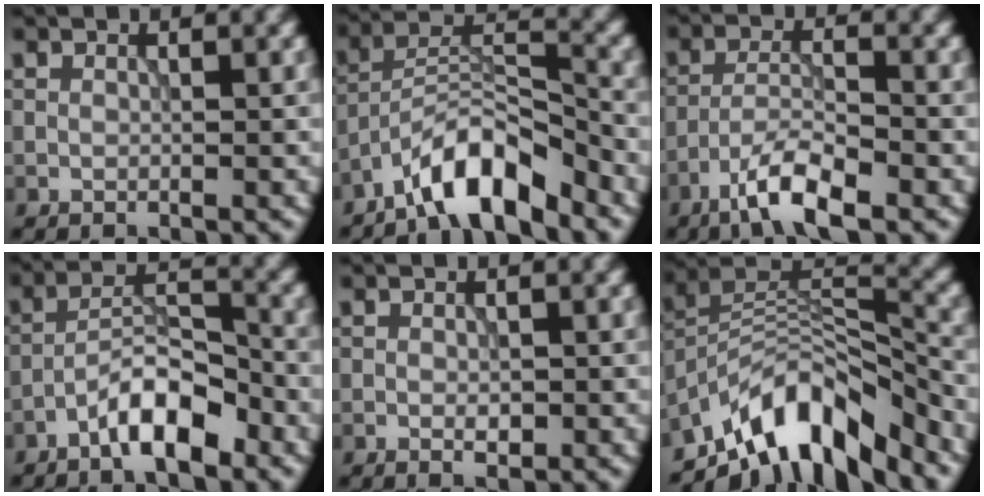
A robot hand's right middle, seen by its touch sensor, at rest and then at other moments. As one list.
[{"total": 6.8, "force": [-5.2, 1.7, 4.1], "torque": [-0.066, 0.011, -0.098]}, {"total": 5.1, "force": [-3.3, 1.2, 3.7], "torque": [-0.068, 0.004, -0.069]}, {"total": 5.5, "force": [-3.4, 1.7, 4.1], "torque": [-0.064, 0.016, -0.064]}, {"total": 1.1, "force": [-0.3, 0.5, 1.0], "torque": [-0.016, 0.000, -0.003]}, {"total": 9.7, "force": [-7.0, 3.7, 5.6], "torque": [-0.076, 0.004, -0.139]}]